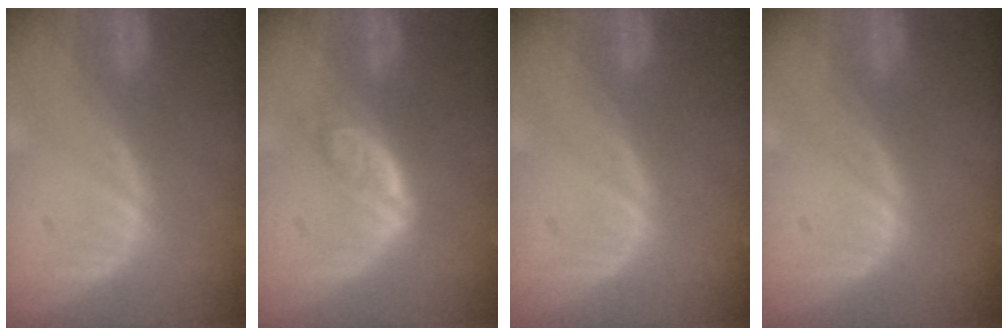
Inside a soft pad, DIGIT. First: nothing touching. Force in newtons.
{"total": 4.9, "press": 4.2, "slide": 2.4}
{"total": 0.0}
{"total": 0.0}